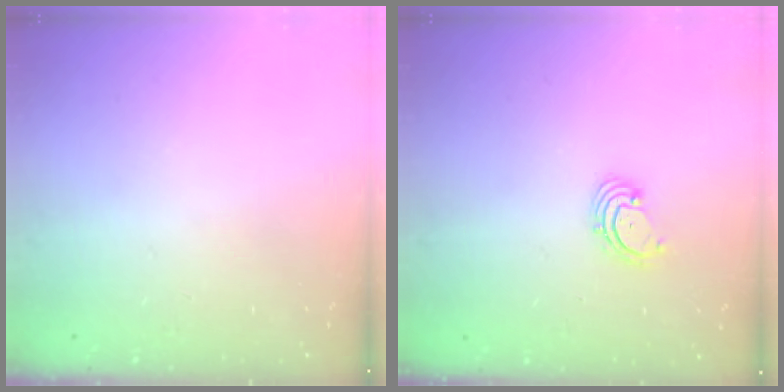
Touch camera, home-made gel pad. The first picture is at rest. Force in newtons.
{"total": 1.8, "press": 1.7, "slide": 0.6}